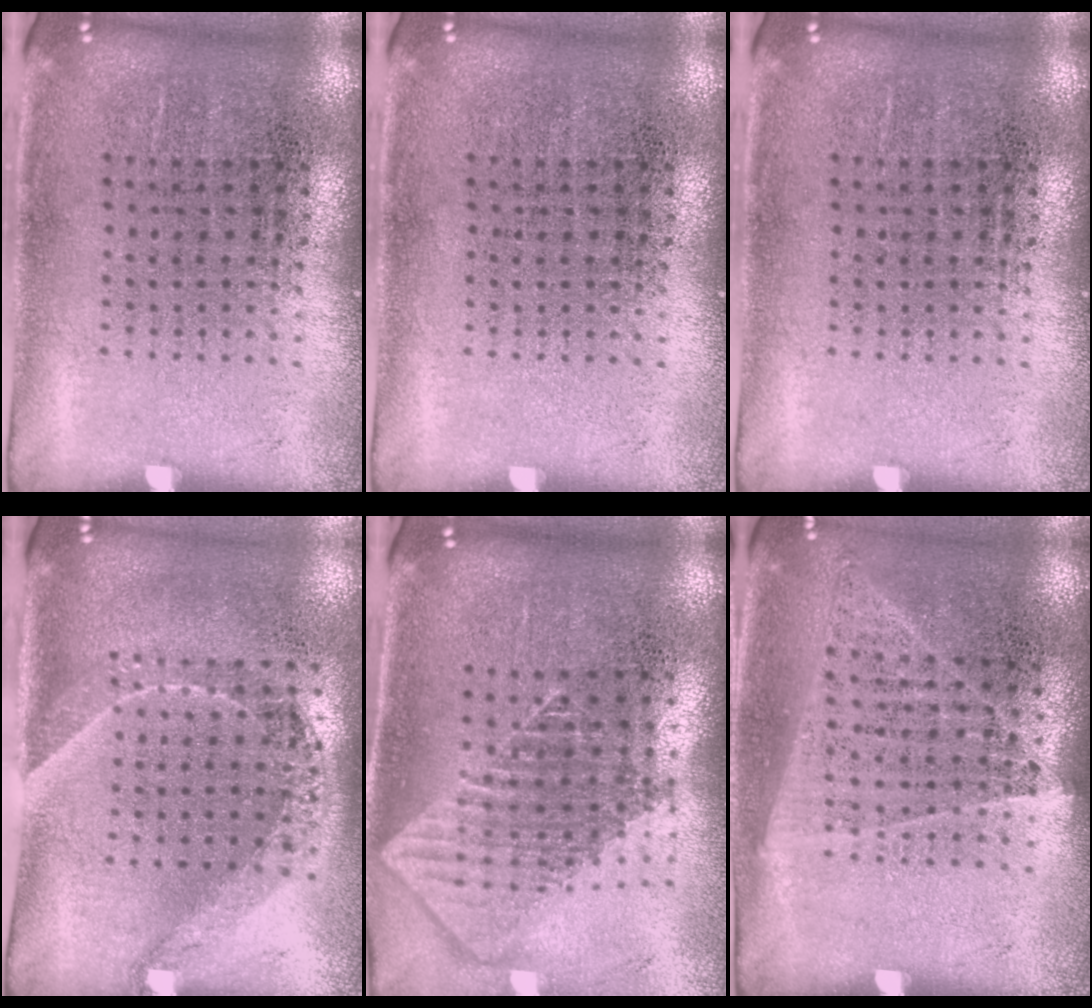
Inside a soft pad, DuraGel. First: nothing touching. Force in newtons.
{"total": 0.0}
{"total": 0.0}
{"total": 1.5, "press": 1.2, "slide": 0.9}
{"total": 1.9, "press": 1.5, "slide": 1.1}
{"total": 1.0, "press": 1.0, "slide": 0.1}